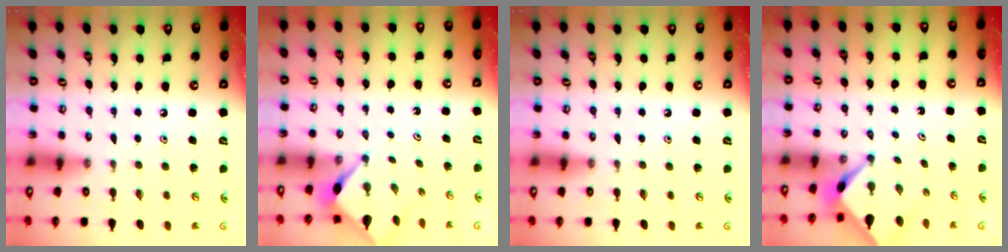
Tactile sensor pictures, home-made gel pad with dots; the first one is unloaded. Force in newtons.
{"total": 2.9, "press": 2.8, "slide": 0.4}
{"total": 0.0}
{"total": 2.5, "press": 2.5, "slide": 0.2}